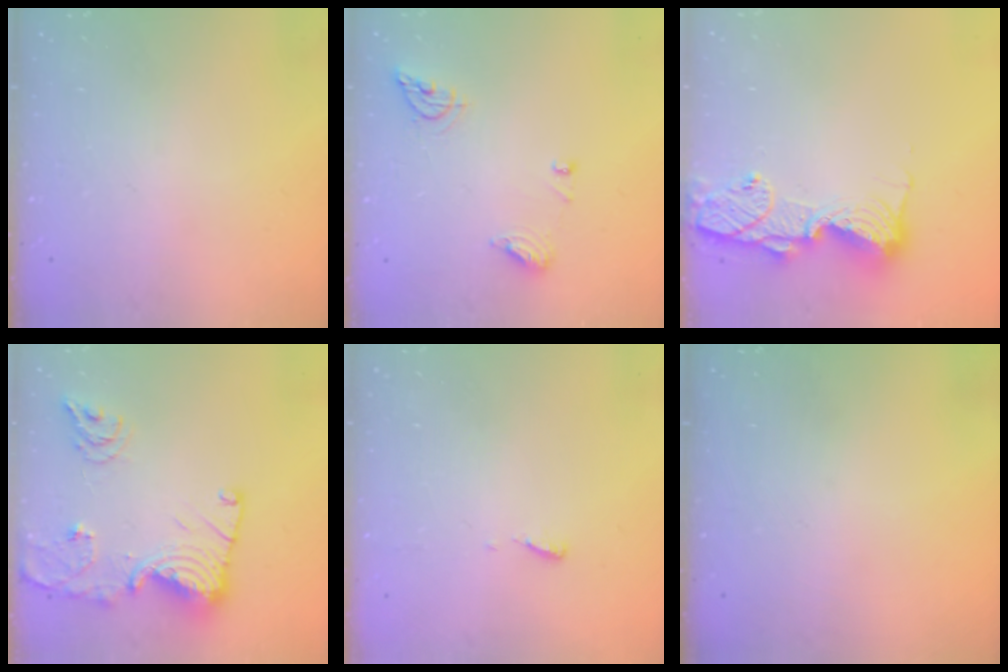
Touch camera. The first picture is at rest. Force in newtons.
{"total": 8.0, "press": 8.0, "slide": 0.9}
{"total": 14.3, "press": 14.2, "slide": 1.3}
{"total": 16.5, "press": 16.5, "slide": 1.7}
{"total": 3.7, "press": 3.7, "slide": 0.4}
{"total": 0.0}